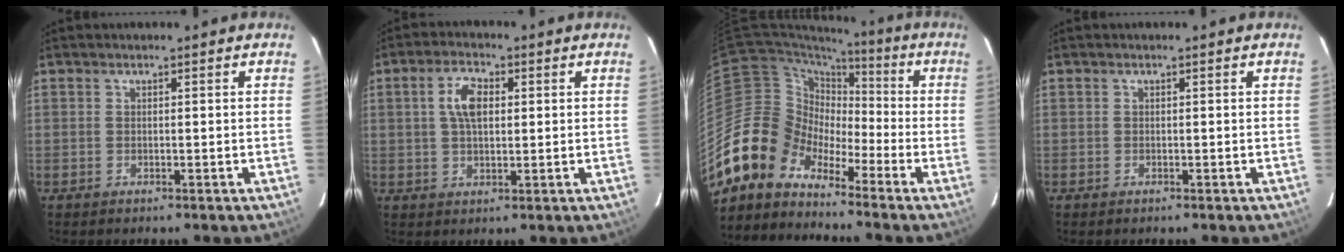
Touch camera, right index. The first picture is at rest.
{"total": 5.9, "force": [1.3, 3.1, 4.8], "torque": [-0.089, 0.013, 0.025]}
{"total": 11.3, "force": [-8.5, 7.4, 1.5], "torque": [-0.037, 0.040, -0.179]}
{"total": 0.0}